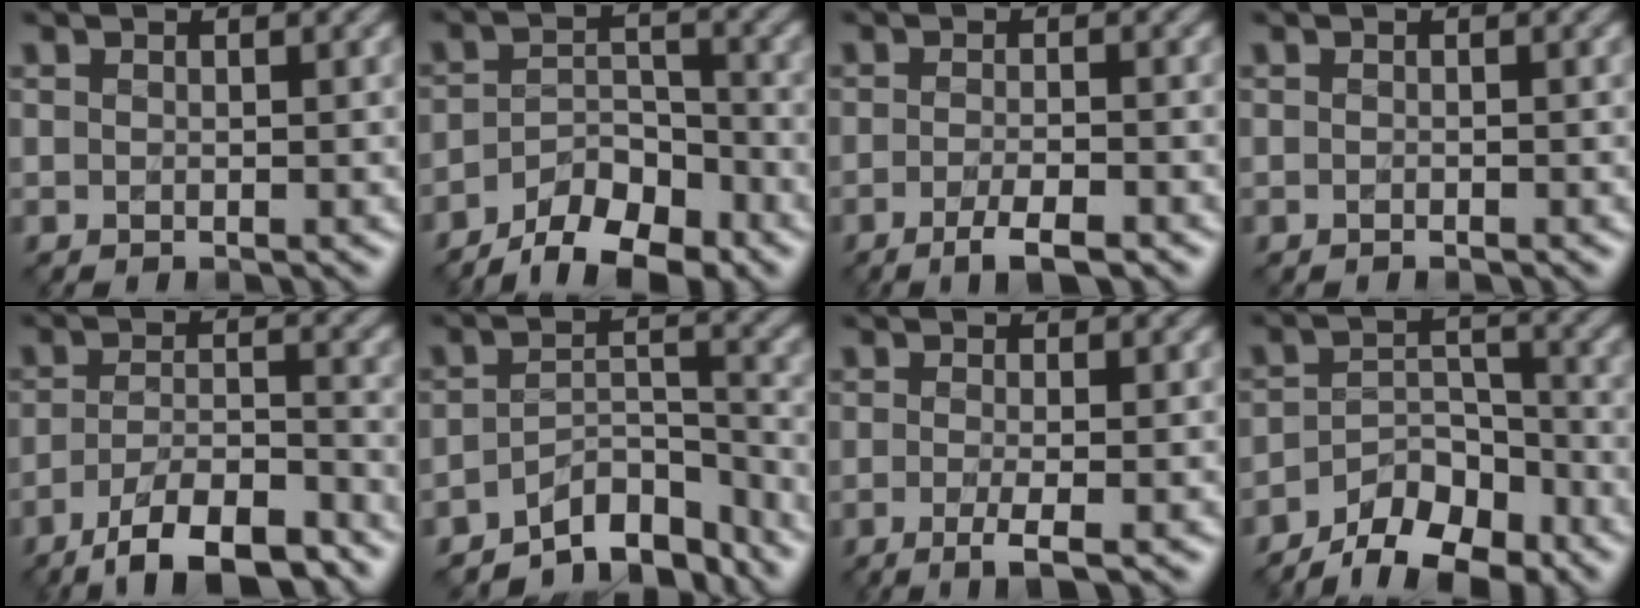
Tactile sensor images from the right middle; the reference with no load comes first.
{"total": 6.4, "force": [-5.0, 2.4, 3.3], "torque": [-0.052, 0.003, -0.089]}
{"total": 3.3, "force": [-2.0, 0.7, 2.5], "torque": [-0.044, -0.001, -0.039]}
{"total": 0.0}
{"total": 8.8, "force": [-6.6, 2.4, 5.2], "torque": [-0.087, 0.000, -0.112]}
{"total": 5.9, "force": [-5.1, 2.1, 2.2], "torque": [-0.020, 0.002, -0.082]}
{"total": 2.5, "force": [-0.9, 0.6, 2.3], "torque": [-0.041, -0.003, -0.022]}
{"total": 6.9, "force": [-5.5, 2.7, 3.2], "torque": [-0.046, 0.003, -0.101]}